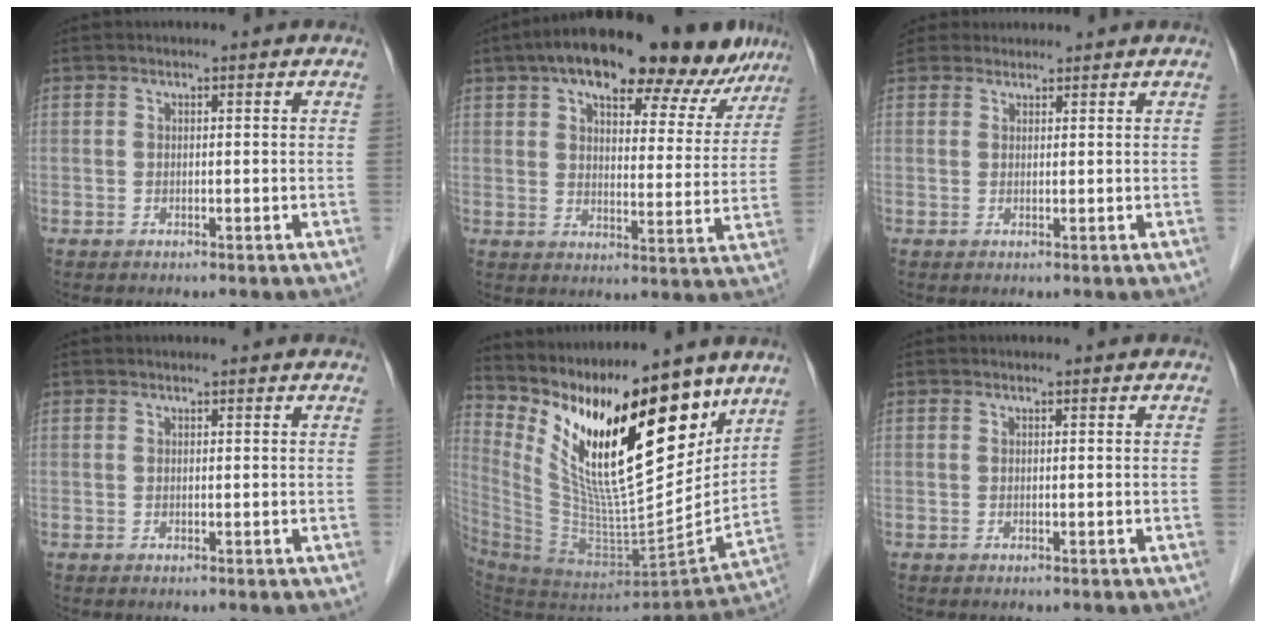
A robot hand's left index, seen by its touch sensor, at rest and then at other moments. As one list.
[{"total": 20.2, "force": [14.9, 7.3, 11.5], "torque": [-0.155, 0.039, 0.195]}, {"total": 2.9, "force": [2.5, 1.5, -0.4], "torque": [0.007, 0.025, 0.043]}, {"total": 1.1, "force": [1.0, 0.2, 0.2], "torque": [-0.007, 0.011, 0.016]}, {"total": 24.7, "force": [14.2, 6.7, 19.1], "torque": [-0.357, -0.012, 0.254]}, {"total": 0.0}]